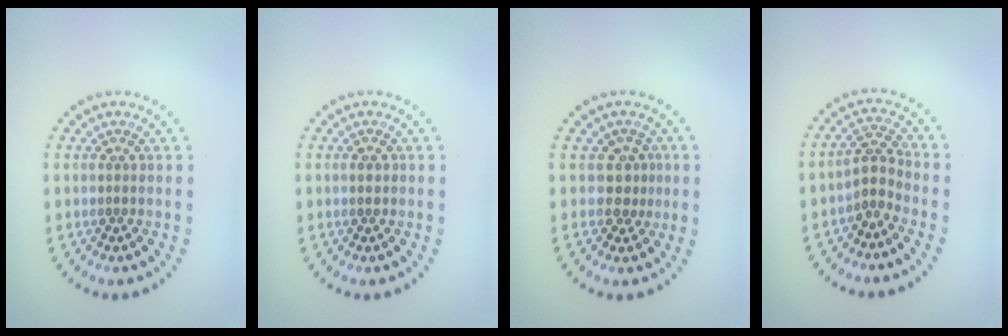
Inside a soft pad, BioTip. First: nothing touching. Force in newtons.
{"total": 0.9, "press": 0.9, "slide": 0.1}
{"total": 2.1, "press": 1.6, "slide": 1.4}
{"total": 2.2, "press": 1.5, "slide": 1.5}